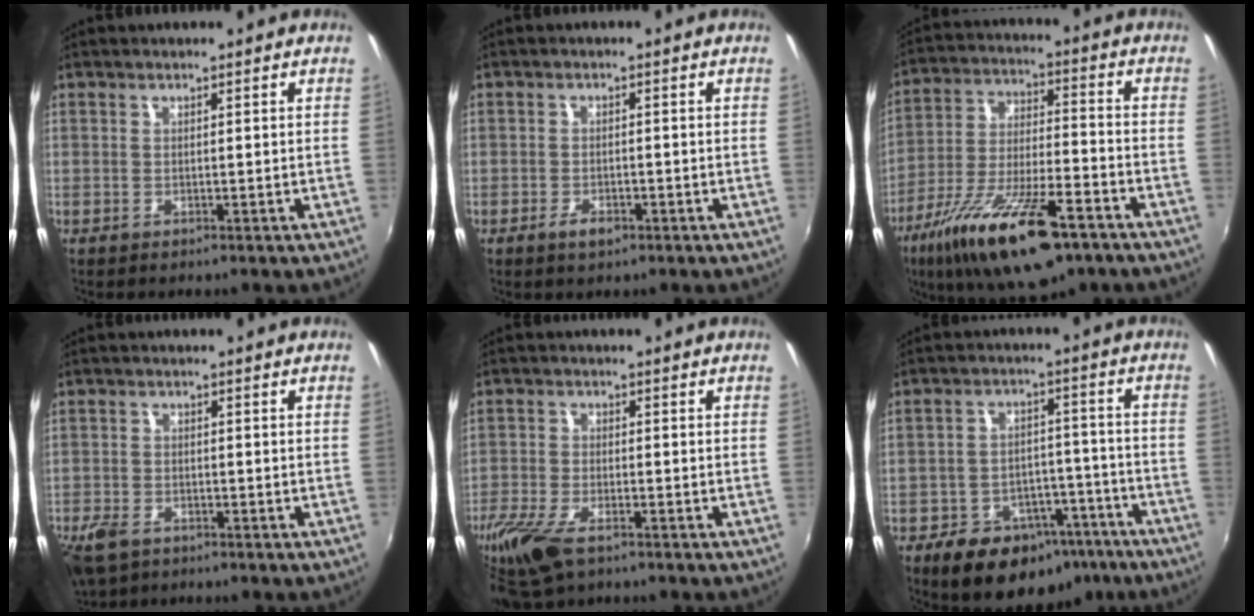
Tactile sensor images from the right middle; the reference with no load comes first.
{"total": 2.8, "force": [-1.7, 1.5, 1.6], "torque": [-0.035, -0.005, -0.032]}
{"total": 20.5, "force": [-12.6, 6.4, 14.9], "torque": [-0.280, -0.045, -0.215]}
{"total": 6.9, "force": [-4.6, 3.9, 3.4], "torque": [-0.096, -0.017, -0.089]}
{"total": 11.6, "force": [-7.7, 4.8, 7.2], "torque": [-0.181, -0.040, -0.148]}
{"total": 16.9, "force": [-11.2, 10.0, 7.6], "torque": [-0.147, 0.026, -0.141]}